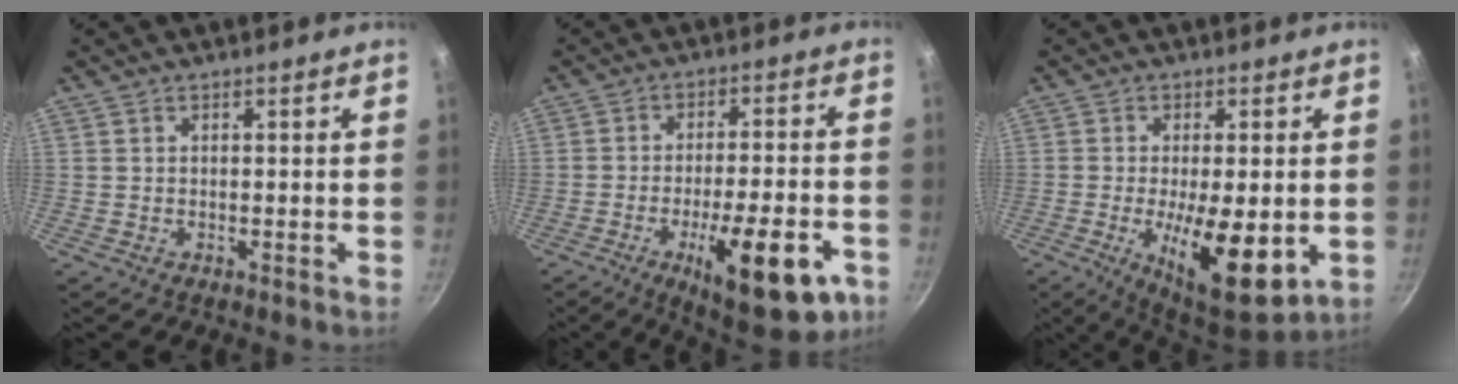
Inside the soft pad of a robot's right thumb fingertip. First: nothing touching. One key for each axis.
{"total": 17.9, "fx": -7.7, "fy": 5.8, "fz": 15.1, "tx": -0.189, "ty": 0.023, "tz": -0.103}
{"total": 14.1, "fx": -2.9, "fy": 5.0, "fz": 12.9, "tx": -0.198, "ty": -0.006, "tz": -0.037}